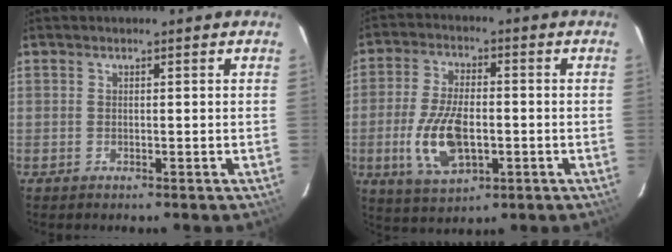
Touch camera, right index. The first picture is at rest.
{"total": 12.2, "force": [-2.7, 6.0, 10.3], "torque": [-0.214, -0.008, -0.044]}